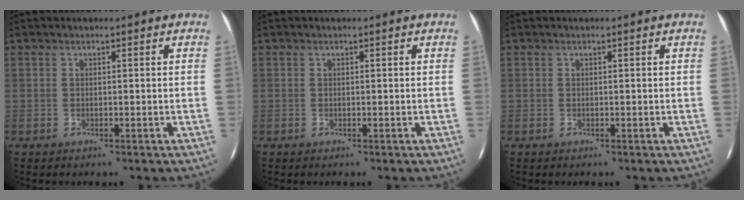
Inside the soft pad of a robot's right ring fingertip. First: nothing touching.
{"total": 0.0}
{"total": 0.0}